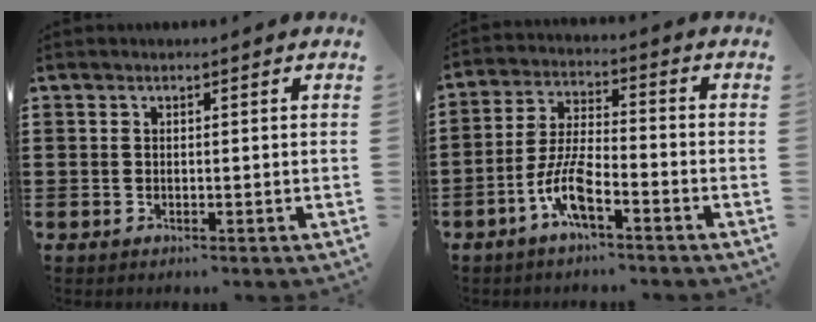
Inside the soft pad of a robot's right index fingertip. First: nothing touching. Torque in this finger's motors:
{"motor_torque": [2.14, 0.00, 0.74, 0.20]}